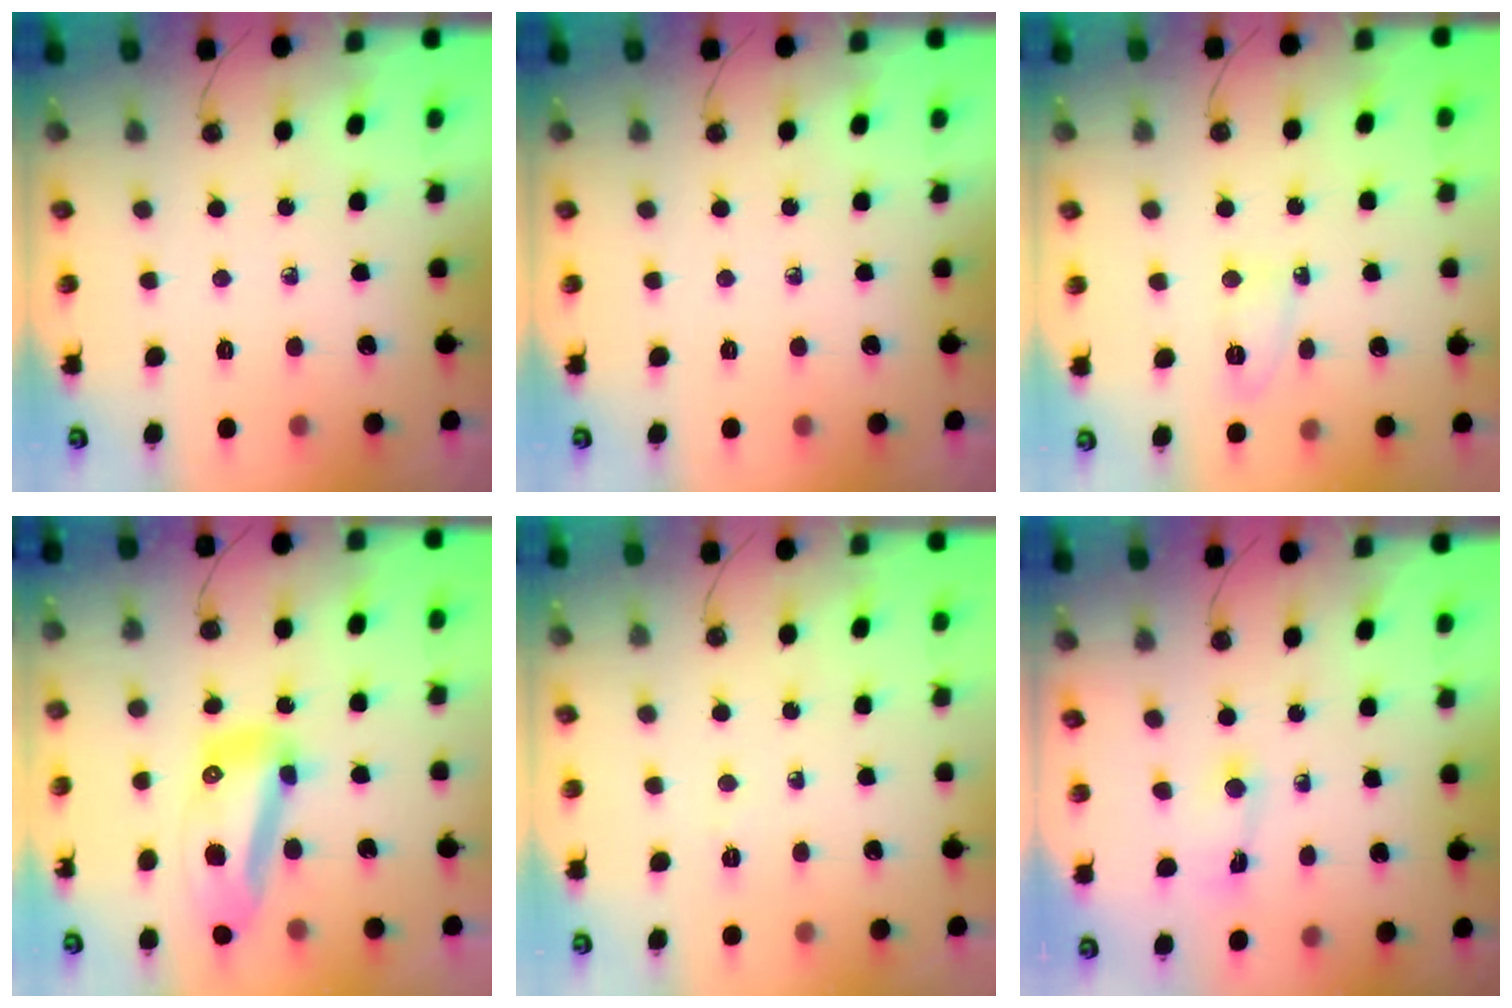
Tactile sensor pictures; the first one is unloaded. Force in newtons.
{"total": 0.0}
{"total": 4.2, "press": 4.0, "slide": 1.3}
{"total": 13.3, "press": 13.2, "slide": 1.5}
{"total": 3.6, "press": 3.6, "slide": 0.4}
{"total": 1.5, "press": 1.5, "slide": 0.1}